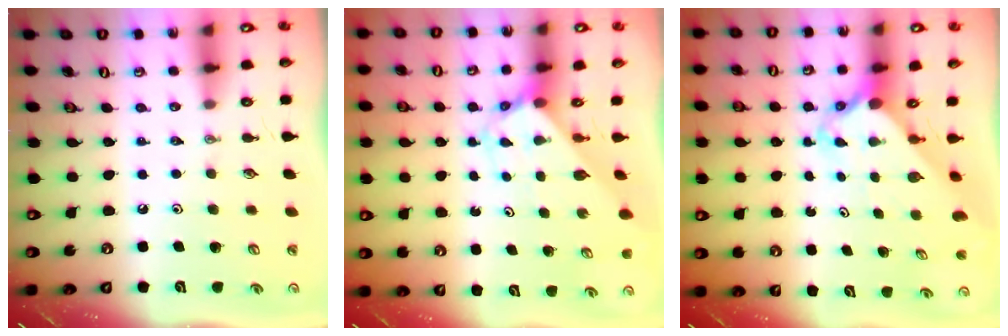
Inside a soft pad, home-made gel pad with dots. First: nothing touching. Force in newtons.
{"total": 2.7, "press": 2.7, "slide": 0.2}
{"total": 2.8, "press": 2.7, "slide": 0.2}